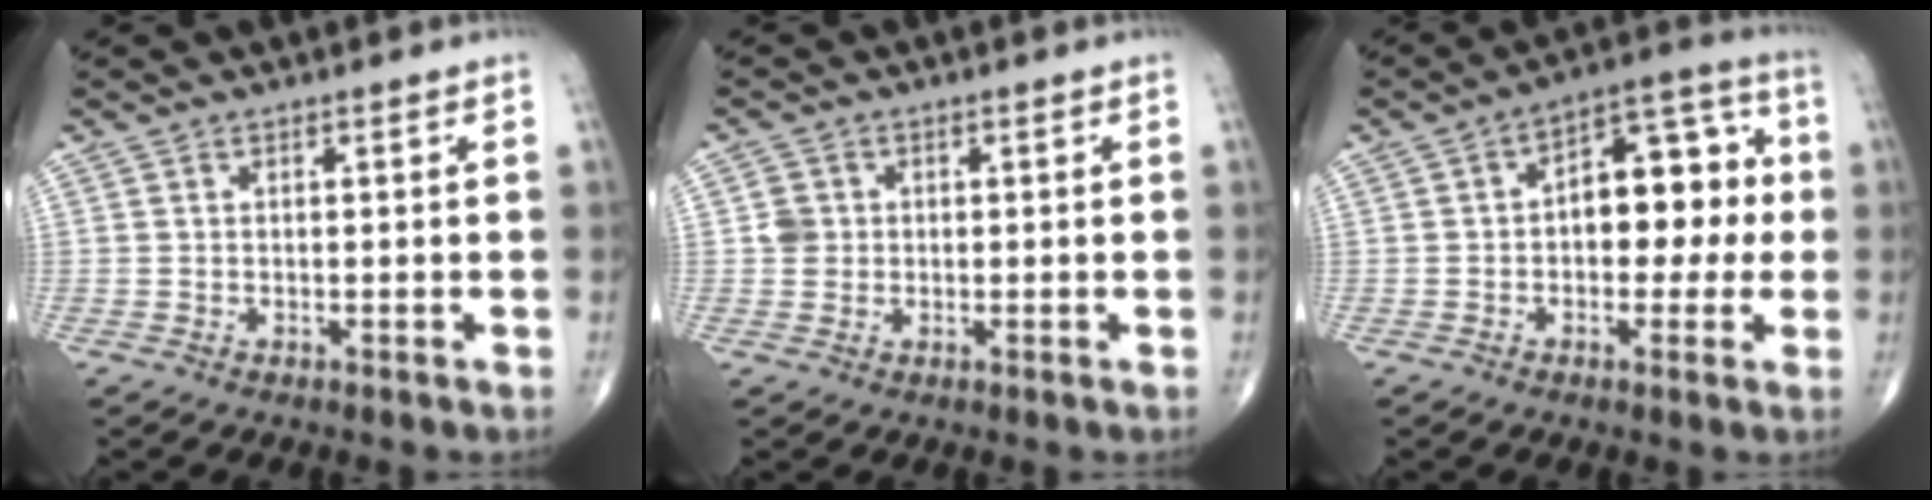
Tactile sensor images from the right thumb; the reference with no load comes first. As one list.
[{"total": 2.8, "force": [0.3, 2.6, 0.9], "torque": [0.002, 0.004, 0.004]}, {"total": 12.9, "force": [0.2, 7.6, 10.4], "torque": [-0.100, 0.040, -0.008]}]